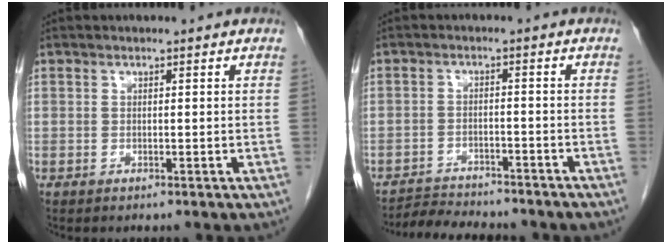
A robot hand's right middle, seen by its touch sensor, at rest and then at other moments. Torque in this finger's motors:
{"motor_torque": [1.08, -1.06, 0.09, 0.05]}